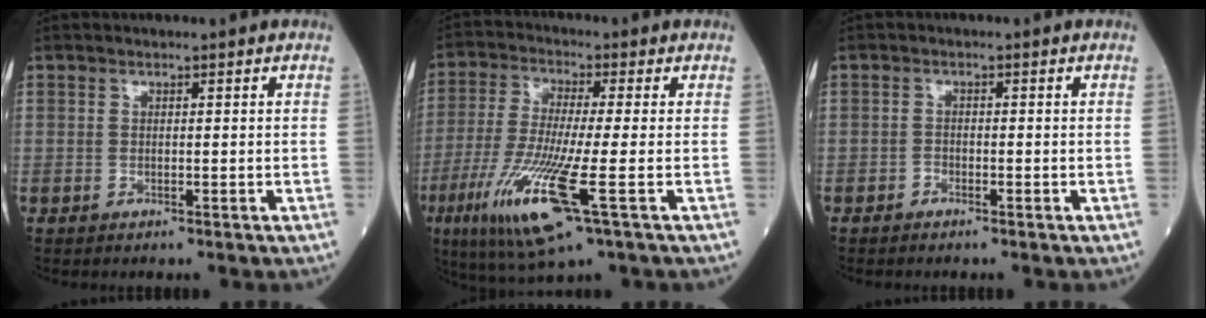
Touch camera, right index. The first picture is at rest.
{"total": 13.5, "force": [-5.1, 0.6, 12.5], "torque": [-0.266, -0.037, -0.096]}
{"total": 0.7, "force": [-0.6, 0.2, 0.1], "torque": [0.001, 0.001, -0.015]}